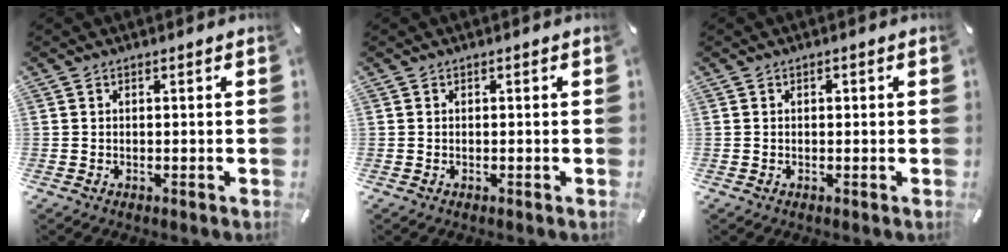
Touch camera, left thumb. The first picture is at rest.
{"total": 0.0}
{"total": 0.6, "force": [0.1, 0.5, 0.4], "torque": [-0.008, 0.001, 0.001]}